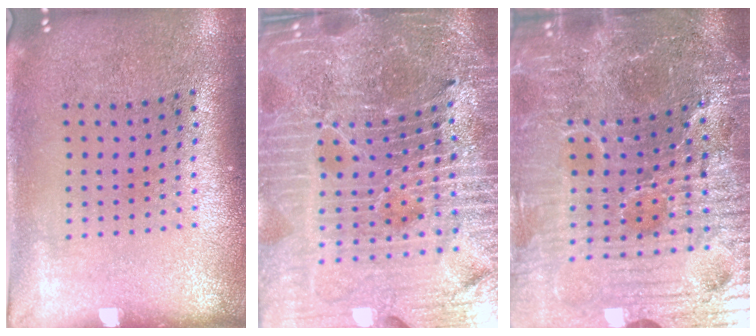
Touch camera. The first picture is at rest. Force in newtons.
{"total": 6.6, "press": 5.8, "slide": 3.0}
{"total": 6.8, "press": 6.2, "slide": 2.8}